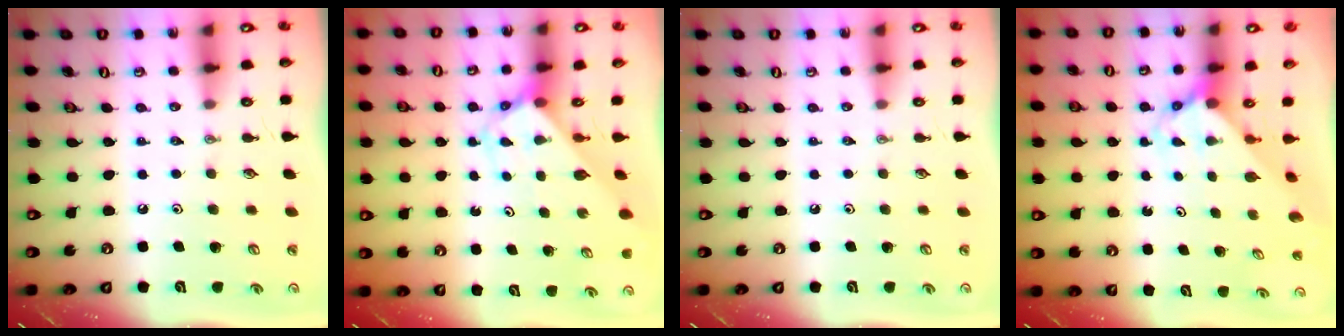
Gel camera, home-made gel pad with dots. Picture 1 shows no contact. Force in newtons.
{"total": 2.9, "press": 2.9, "slide": 0.1}
{"total": 0.0}
{"total": 3.3, "press": 3.3, "slide": 0.3}